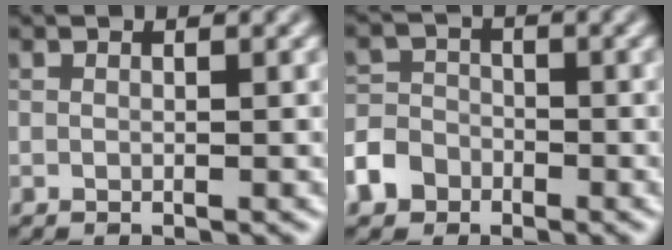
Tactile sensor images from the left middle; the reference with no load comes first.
{"total": 4.6, "force": [-2.8, 3.4, 1.3], "torque": [-0.015, -0.008, -0.059]}